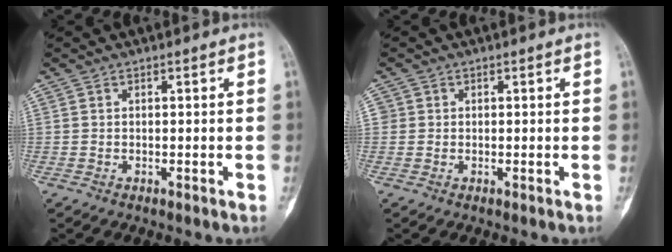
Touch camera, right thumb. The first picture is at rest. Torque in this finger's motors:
{"motor_torque": [0.17, 0.00, 0.32, 0.11, 0.02]}